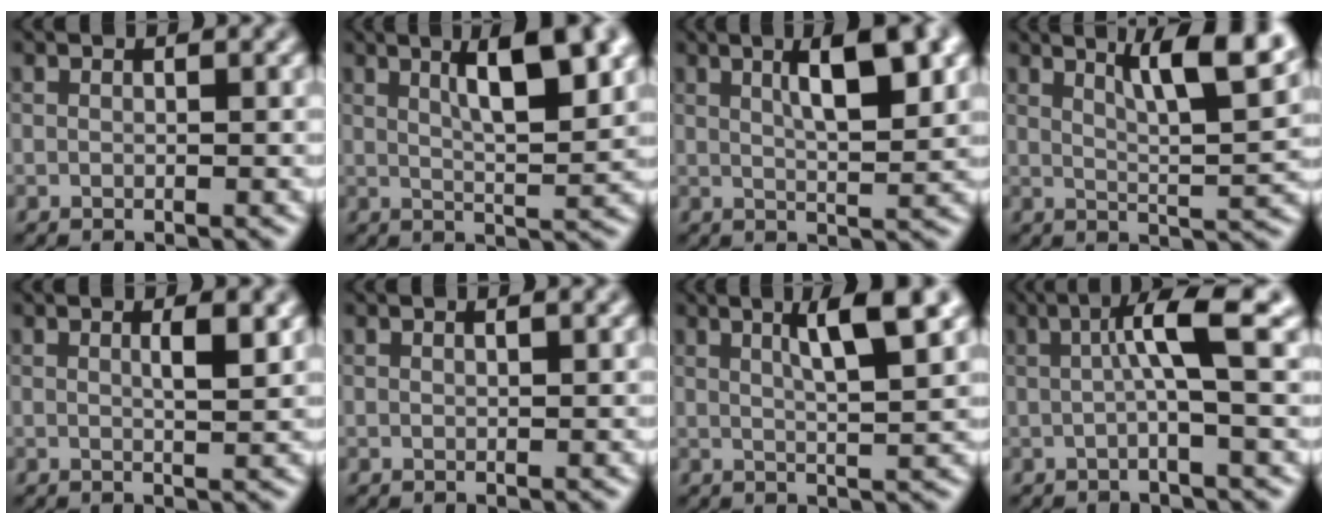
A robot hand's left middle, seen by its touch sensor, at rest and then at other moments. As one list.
[{"total": 7.2, "force": [2.9, 1.9, 6.3], "torque": [-0.084, 0.008, 0.044]}, {"total": 6.6, "force": [2.3, 1.8, 5.9], "torque": [-0.081, 0.007, 0.034]}, {"total": 7.6, "force": [4.1, 1.5, 6.2], "torque": [-0.083, 0.007, 0.065]}, {"total": 2.1, "force": [0.6, 0.5, 1.9], "torque": [-0.027, 0.001, 0.007]}, {"total": 0.5, "force": [0.3, 0.1, 0.4], "torque": [-0.008, 0.000, 0.002]}, {"total": 5.3, "force": [2.2, 0.9, 4.7], "torque": [-0.069, 0.005, 0.033]}, {"total": 4.4, "force": [0.5, 0.3, 4.3], "torque": [-0.075, 0.008, 0.005]}]